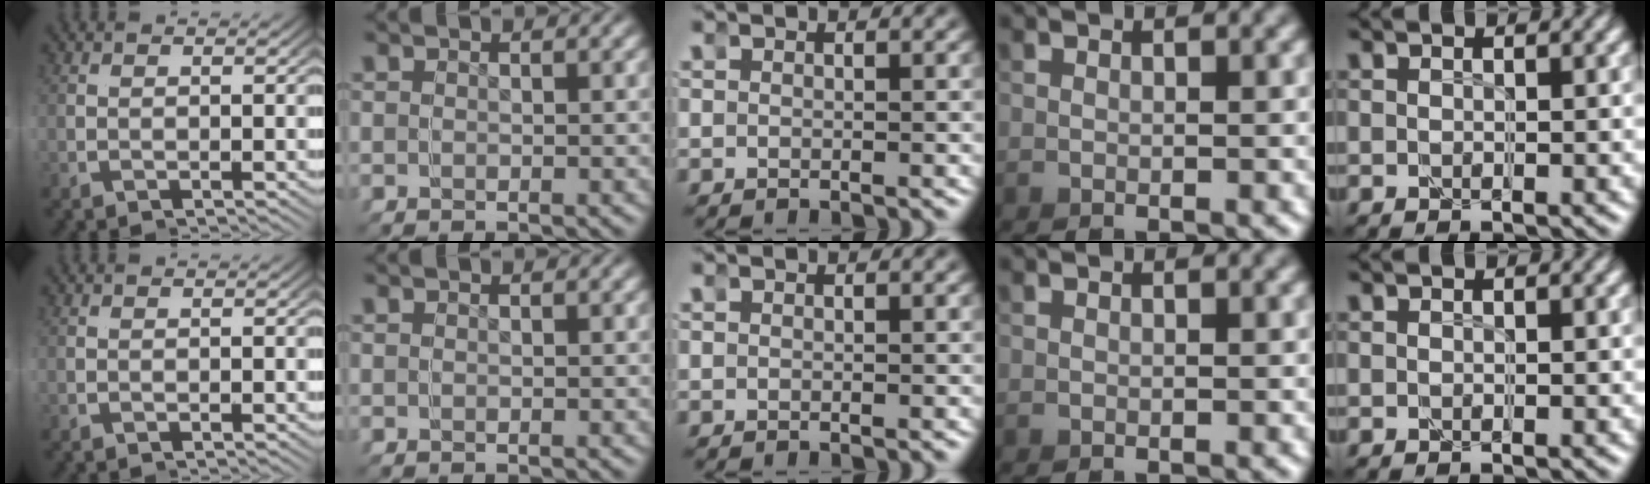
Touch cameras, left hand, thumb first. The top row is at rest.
{}